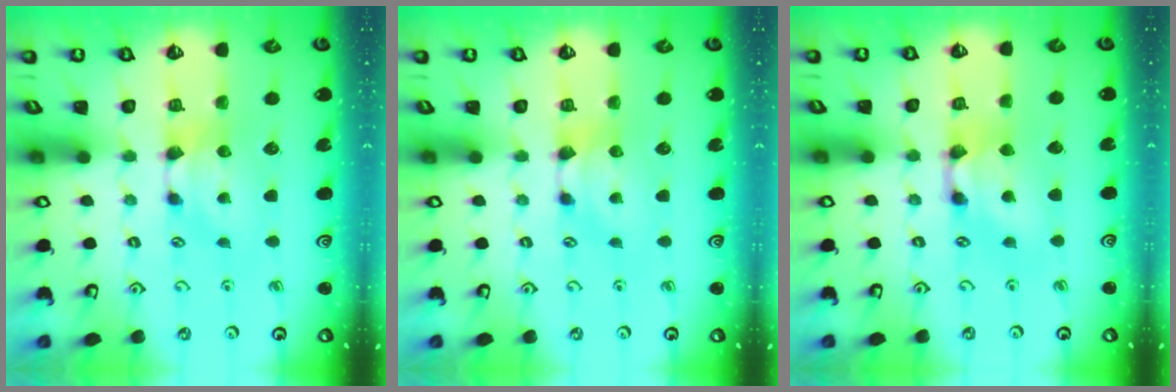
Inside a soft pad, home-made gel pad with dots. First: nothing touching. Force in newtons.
{"total": 0.0}
{"total": 2.5, "press": 2.5, "slide": 0.2}